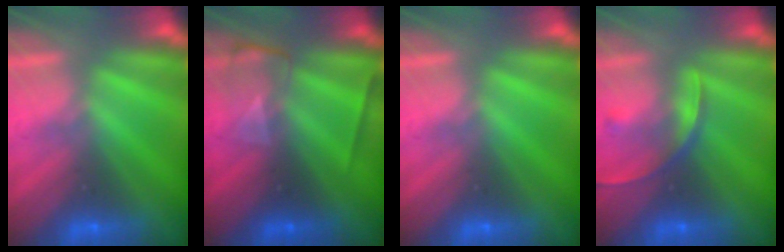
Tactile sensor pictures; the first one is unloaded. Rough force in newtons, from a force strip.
{"total": 2.1}
{"total": 0.0}
{"total": 2.5}